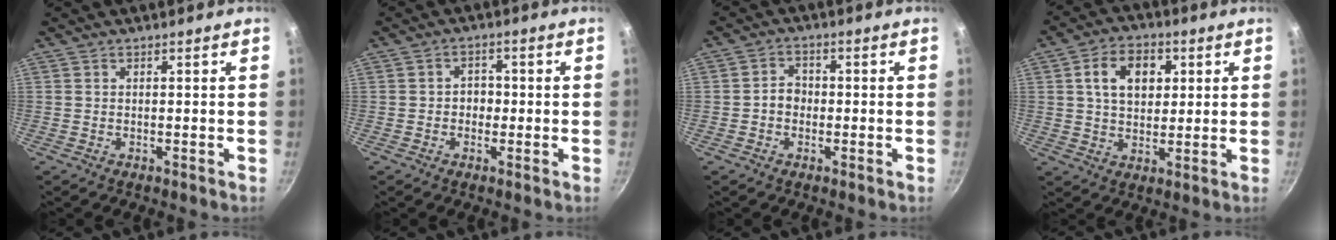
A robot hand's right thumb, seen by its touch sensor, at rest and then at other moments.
{"total": 3.0, "force": [-0.5, 2.6, 1.5], "torque": [0.000, 0.008, -0.009]}
{"total": 3.3, "force": [-0.6, 2.8, 1.6], "torque": [-0.006, 0.014, -0.014]}
{"total": 10.0, "force": [2.7, 7.0, 6.6], "torque": [-0.087, 0.003, 0.040]}